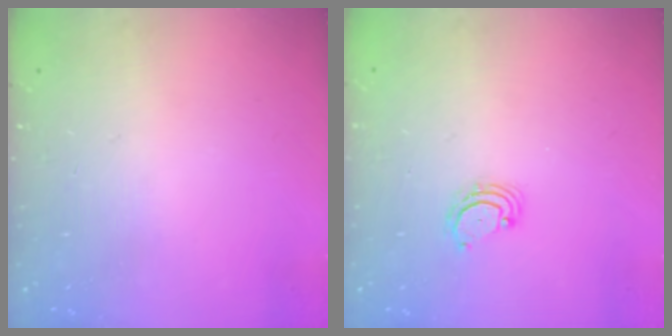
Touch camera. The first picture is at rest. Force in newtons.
{"total": 3.1, "press": 3.1, "slide": 0.5}